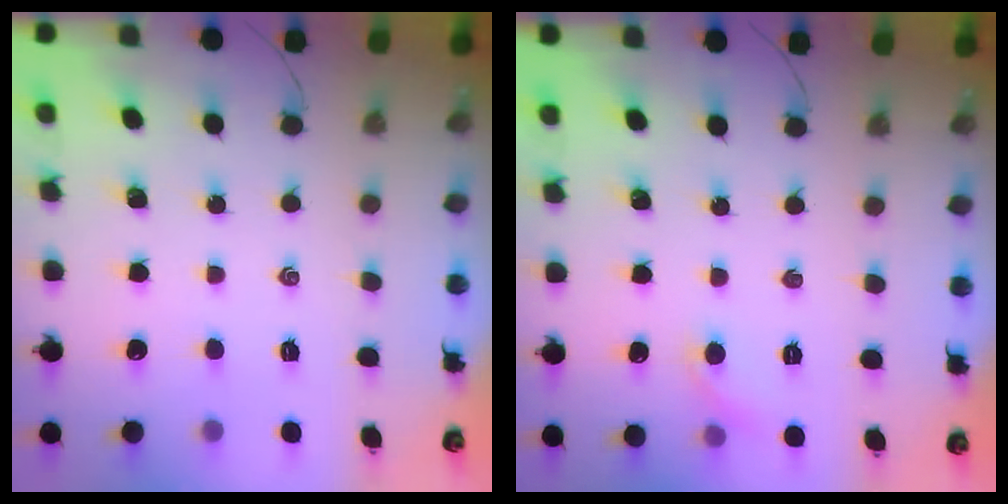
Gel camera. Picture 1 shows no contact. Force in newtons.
{"total": 4.5, "press": 4.3, "slide": 1.6}